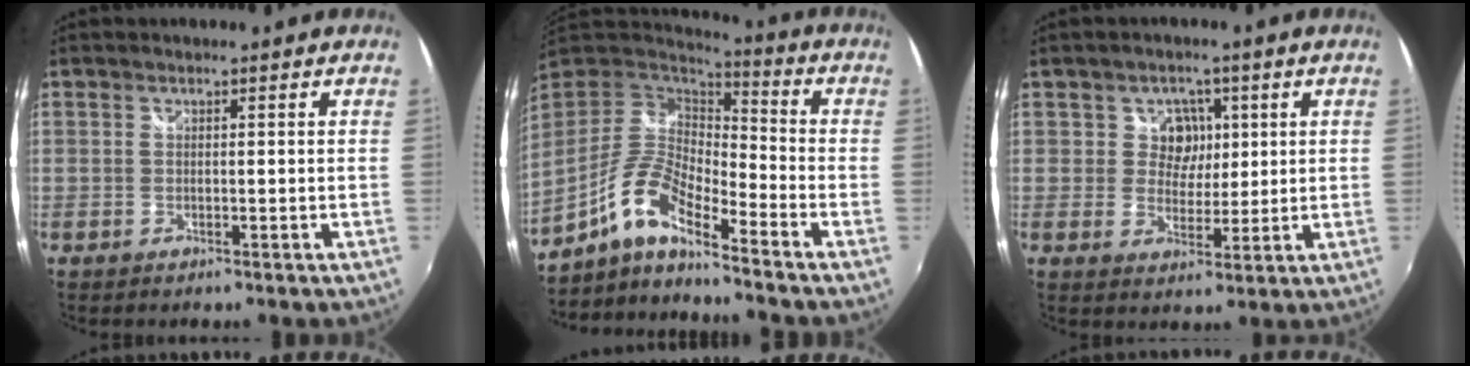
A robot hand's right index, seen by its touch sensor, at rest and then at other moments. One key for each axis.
{"total": 11.4, "fx": -8.0, "fy": 2.6, "fz": 7.6, "tx": -0.156, "ty": 0.005, "tz": -0.165}
{"total": 5.0, "fx": 1.3, "fy": 4.6, "fz": 1.5, "tx": -0.020, "ty": 0.006, "tz": 0.022}